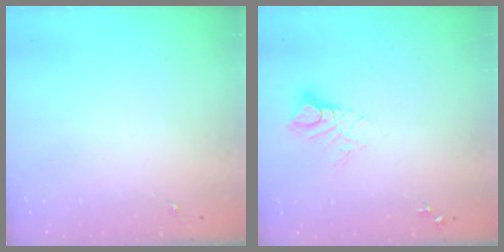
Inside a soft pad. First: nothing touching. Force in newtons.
{"total": 7.9, "press": 7.8, "slide": 0.7}